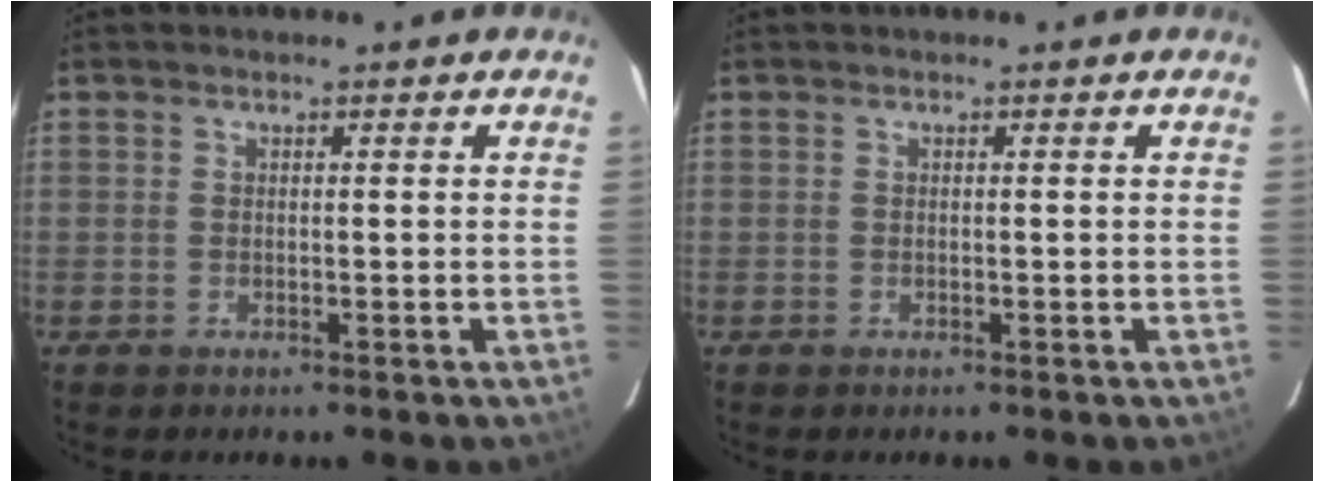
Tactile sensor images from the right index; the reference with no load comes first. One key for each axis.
{"total": 0.0}